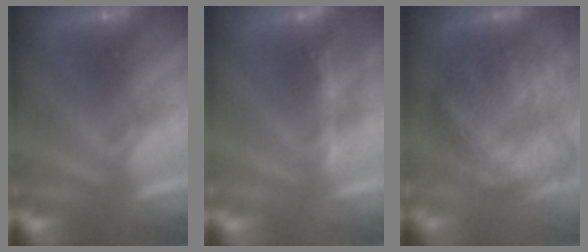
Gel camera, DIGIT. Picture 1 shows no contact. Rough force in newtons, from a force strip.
{"total": 1.3}
{"total": 8.4}